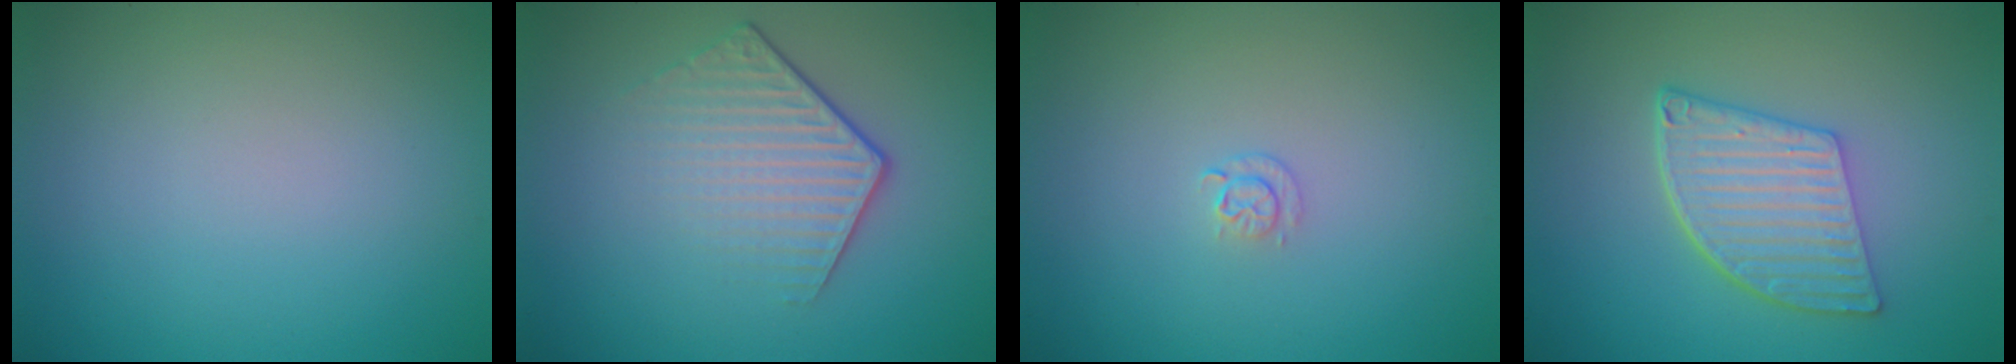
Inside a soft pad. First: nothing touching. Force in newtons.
{"total": 4.2, "press": 2.9, "slide": 3.1}
{"total": 0.9, "press": 0.6, "slide": 0.6}
{"total": 5.7, "press": 4.2, "slide": 3.8}